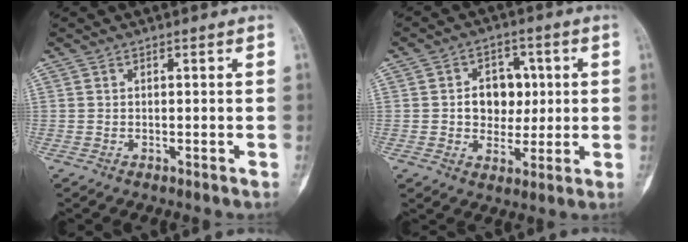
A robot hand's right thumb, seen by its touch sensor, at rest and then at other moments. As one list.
[{"total": 8.4, "force": [0.9, 6.6, 5.1], "torque": [-0.027, 0.005, 0.015]}]